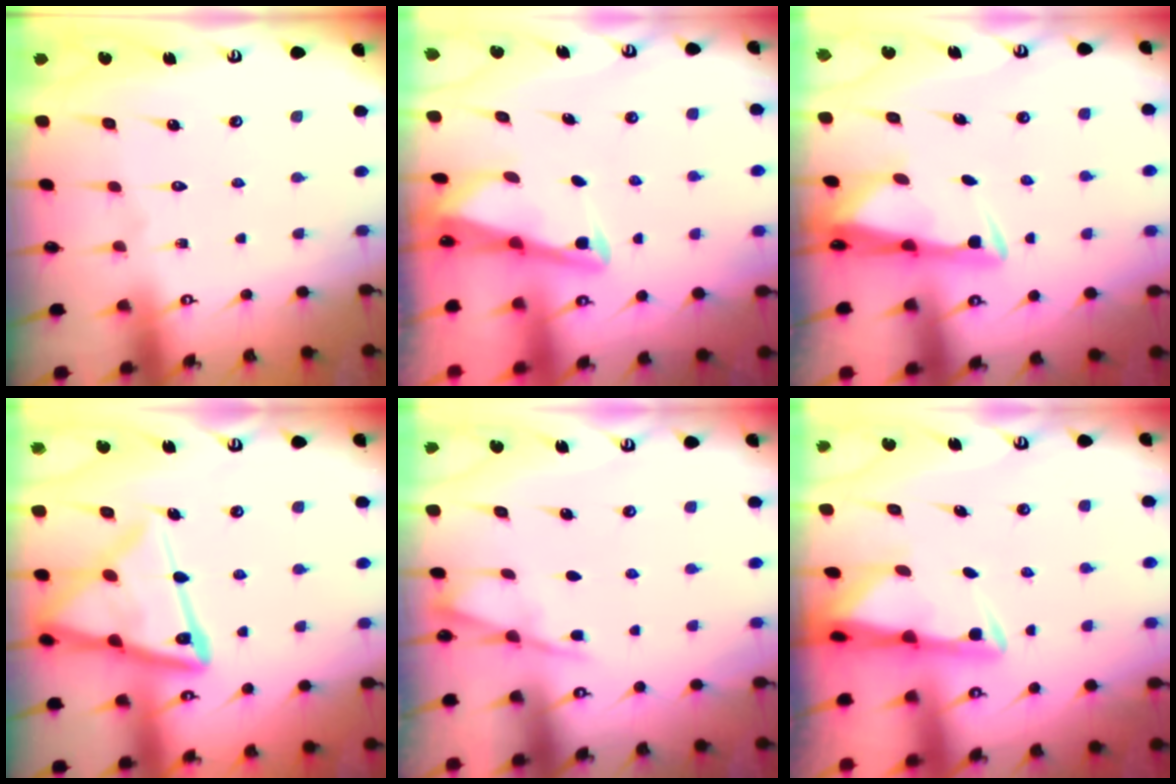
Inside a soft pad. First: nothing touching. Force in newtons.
{"total": 2.8, "press": 2.8, "slide": 0.4}
{"total": 3.0, "press": 2.8, "slide": 0.9}
{"total": 19.6, "press": 19.5, "slide": 2.0}
{"total": 2.8, "press": 2.8, "slide": 0.3}
{"total": 3.0, "press": 3.0, "slide": 0.6}